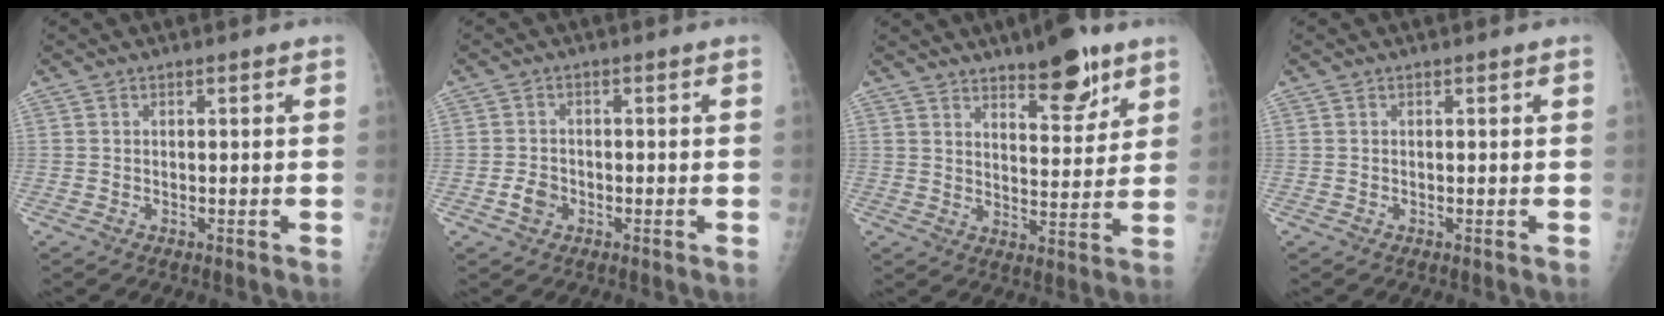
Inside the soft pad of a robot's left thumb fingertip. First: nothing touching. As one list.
[{"total": 2.7, "force": [-1.2, 1.8, 1.6], "torque": [-0.030, 0.005, -0.023]}, {"total": 10.7, "force": [7.2, 3.6, 7.0], "torque": [-0.074, -0.046, 0.108]}, {"total": 0.0}]